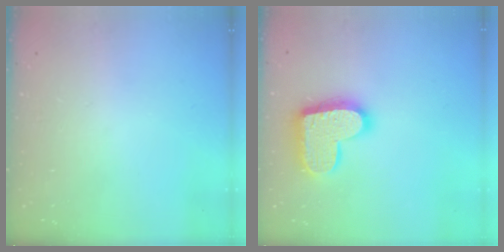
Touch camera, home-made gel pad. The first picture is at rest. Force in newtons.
{"total": 16.3, "press": 16.3, "slide": 1.3}